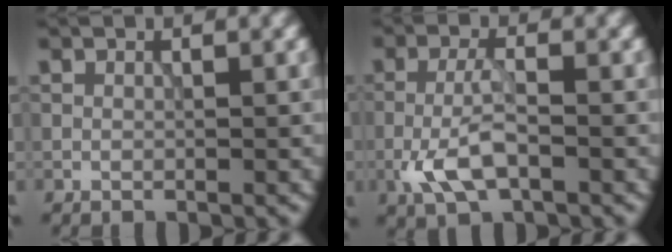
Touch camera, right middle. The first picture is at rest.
{"total": 4.1, "force": [-1.7, 1.4, 3.4], "torque": [-0.075, 0.000, -0.040]}